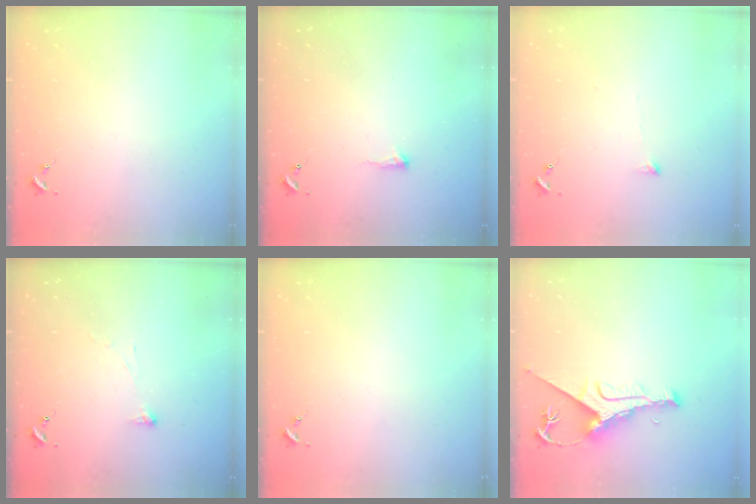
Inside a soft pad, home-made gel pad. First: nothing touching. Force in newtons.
{"total": 4.6, "press": 4.5, "slide": 0.8}
{"total": 2.7, "press": 2.6, "slide": 0.5}
{"total": 2.9, "press": 2.8, "slide": 0.5}
{"total": 0.0}
{"total": 9.5, "press": 9.4, "slide": 1.0}